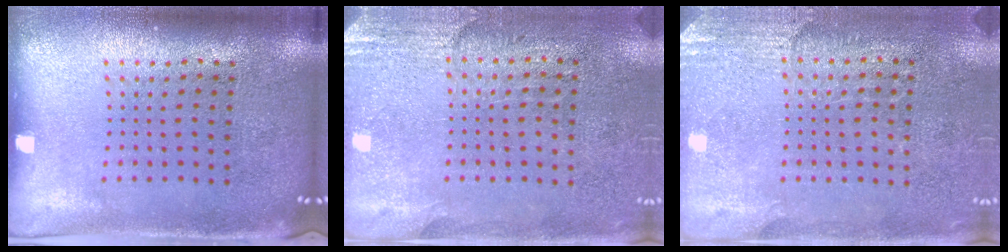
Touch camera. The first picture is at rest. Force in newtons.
{"total": 2.8, "press": 2.5, "slide": 1.2}
{"total": 2.6, "press": 2.4, "slide": 1.1}